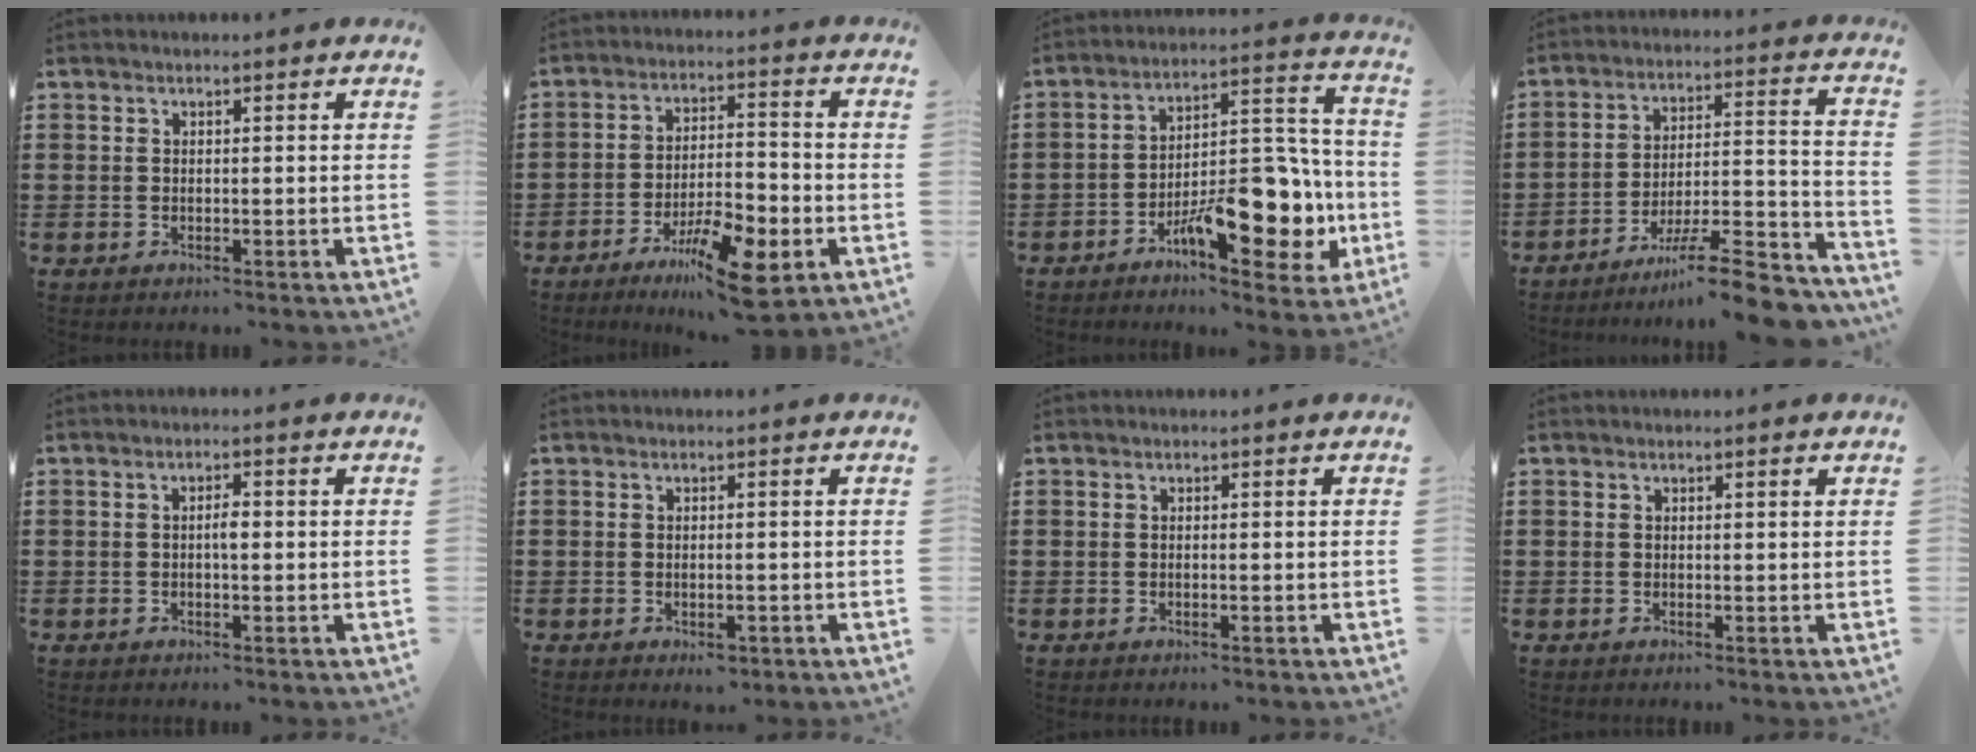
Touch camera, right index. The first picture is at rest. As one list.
[{"total": 9.9, "force": [-5.8, 2.8, 7.6], "torque": [-0.139, 0.011, -0.103]}, {"total": 14.2, "force": [-6.5, 6.1, 11.1], "torque": [-0.147, 0.014, -0.108]}, {"total": 11.4, "force": [-9.4, 1.0, 6.4], "torque": [-0.085, 0.026, -0.176]}, {"total": 1.9, "force": [-0.2, 0.6, 1.8], "torque": [-0.034, 0.001, -0.004]}, {"total": 1.4, "force": [-0.6, 0.5, 1.1], "torque": [-0.021, 0.000, -0.011]}, {"total": 0.0}, {"total": 0.5, "force": [0.2, 0.4, 0.2], "torque": [-0.005, 0.003, 0.005]}]